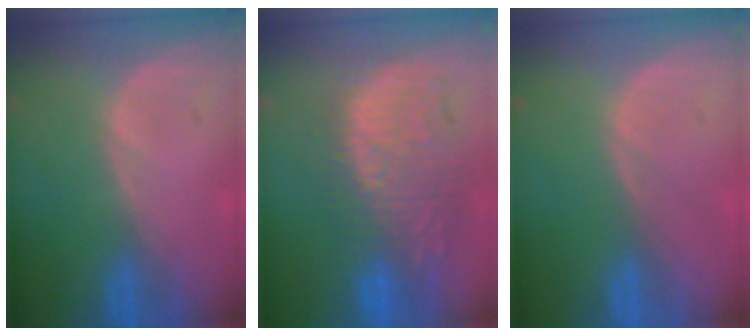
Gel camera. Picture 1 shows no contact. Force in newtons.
{"total": 11.8, "press": 11.2, "slide": 3.9}
{"total": 0.0}